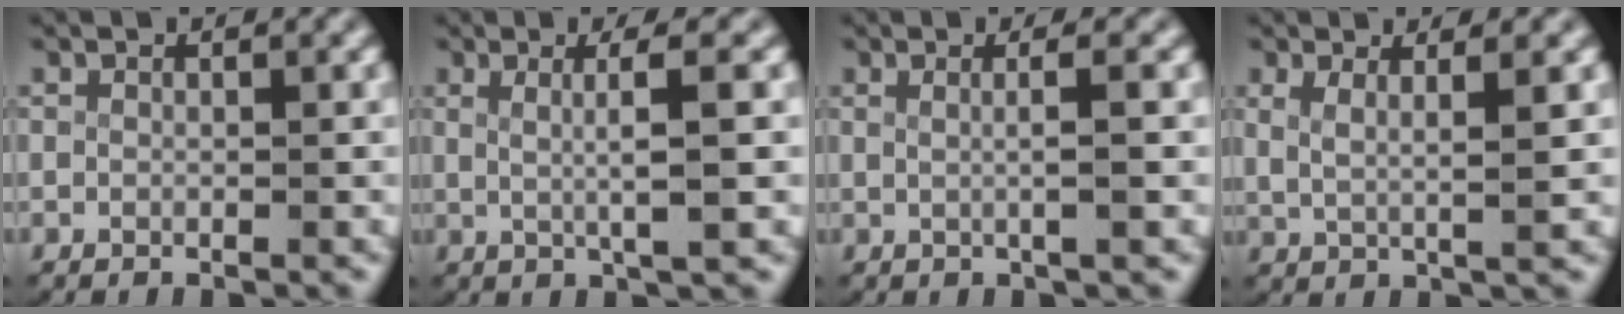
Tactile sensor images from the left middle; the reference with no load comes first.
{"total": 3.9, "force": [1.0, 0.0, 3.8], "torque": [-0.059, -0.001, 0.021]}
{"total": 2.1, "force": [0.3, -0.2, 2.0], "torque": [-0.033, 0.001, 0.006]}
{"total": 3.1, "force": [1.4, 1.0, 2.6], "torque": [-0.056, -0.007, 0.031]}